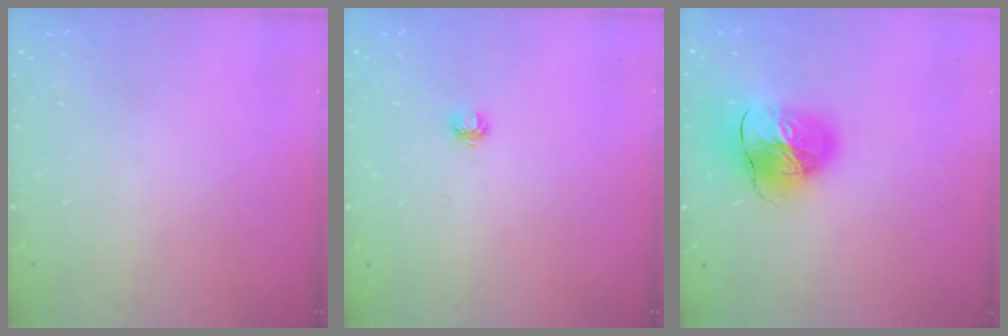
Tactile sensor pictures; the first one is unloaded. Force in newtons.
{"total": 3.7, "press": 3.7, "slide": 0.5}
{"total": 14.1, "press": 14.0, "slide": 2.0}